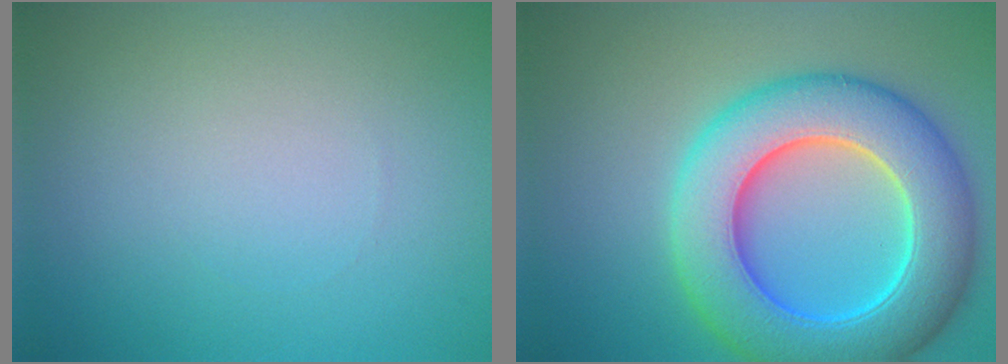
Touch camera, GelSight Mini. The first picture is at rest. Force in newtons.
{"total": 10.7, "press": 10.7, "slide": 0.4}